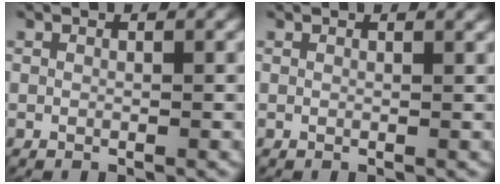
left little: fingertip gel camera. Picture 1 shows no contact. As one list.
[{"total": 1.7, "force": [1.4, 0.6, 0.9], "torque": [-0.002, 0.009, 0.012]}]